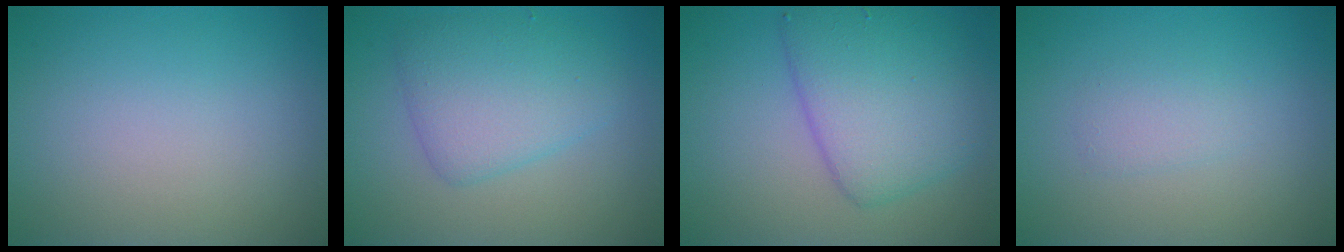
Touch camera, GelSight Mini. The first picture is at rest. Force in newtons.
{"total": 4.4, "press": 4.4, "slide": 0.0}
{"total": 6.0, "press": 6.0, "slide": 0.2}
{"total": 1.3, "press": 1.3, "slide": 0.0}